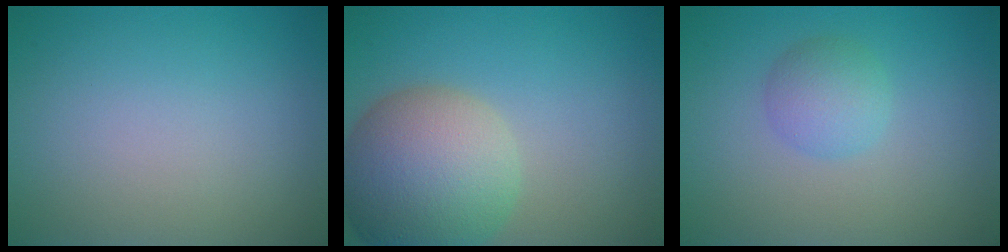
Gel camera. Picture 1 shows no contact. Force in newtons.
{"total": 9.6, "press": 9.6, "slide": 0.6}
{"total": 2.5, "press": 2.5, "slide": 0.1}